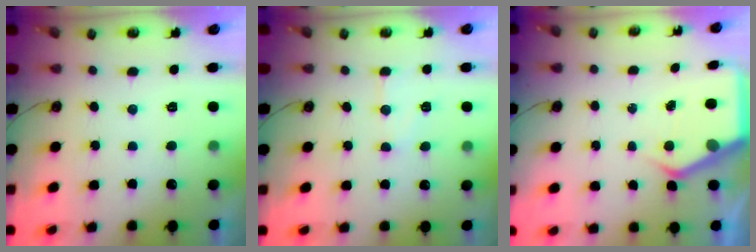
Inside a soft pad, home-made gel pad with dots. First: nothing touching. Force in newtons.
{"total": 6.8, "press": 6.8, "slide": 0.4}
{"total": 4.4, "press": 4.4, "slide": 0.4}